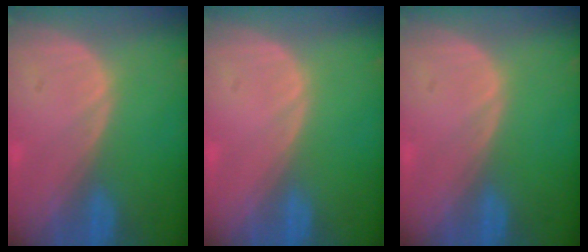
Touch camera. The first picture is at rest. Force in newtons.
{"total": 0.0}
{"total": 0.0}